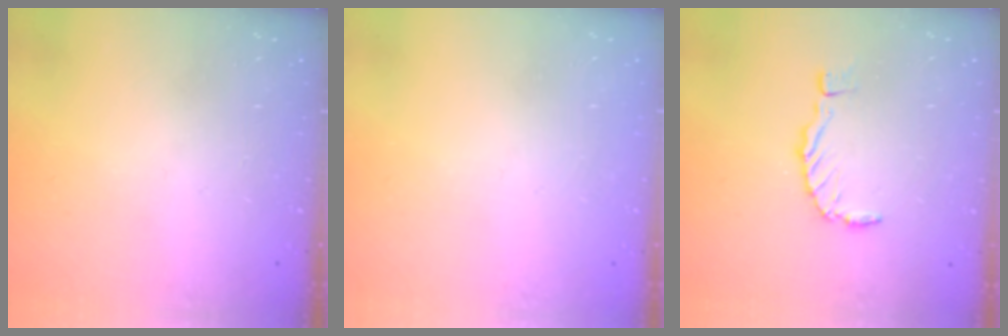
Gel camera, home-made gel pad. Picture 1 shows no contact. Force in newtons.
{"total": 0.0}
{"total": 1.2, "press": 1.2, "slide": 0.2}